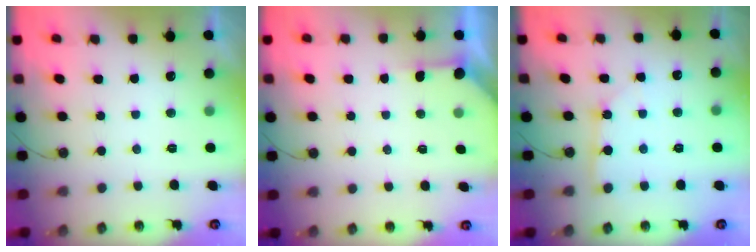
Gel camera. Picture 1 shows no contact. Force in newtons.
{"total": 1.8, "press": 1.8, "slide": 0.3}
{"total": 2.6, "press": 2.6, "slide": 0.0}